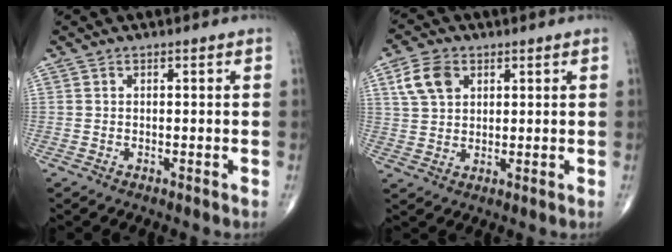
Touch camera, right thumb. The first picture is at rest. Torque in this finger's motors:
{"motor_torque": [-0.44, 0.63, 0.75, 0.45, 0.05]}